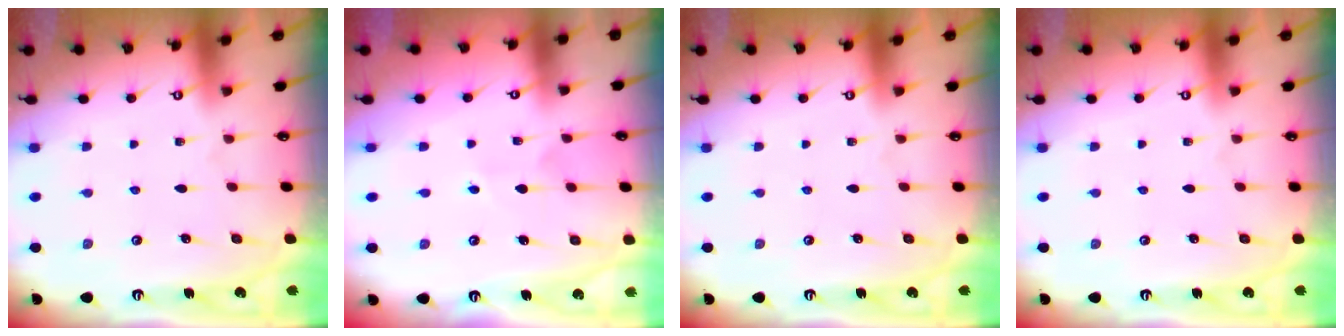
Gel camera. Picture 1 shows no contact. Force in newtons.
{"total": 4.3, "press": 4.3, "slide": 0.5}
{"total": 0.0}
{"total": 0.0}